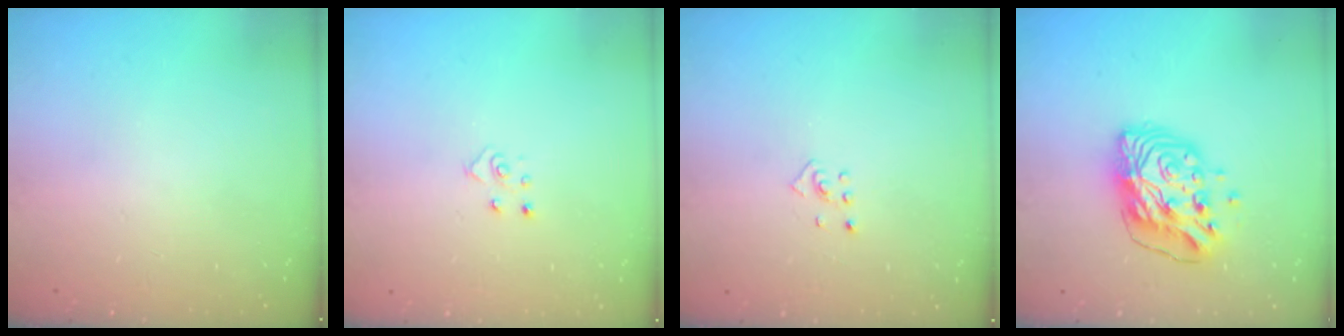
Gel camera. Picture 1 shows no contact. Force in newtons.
{"total": 4.7, "press": 4.7, "slide": 0.4}
{"total": 2.0, "press": 1.9, "slide": 0.8}
{"total": 12.2, "press": 12.1, "slide": 1.2}